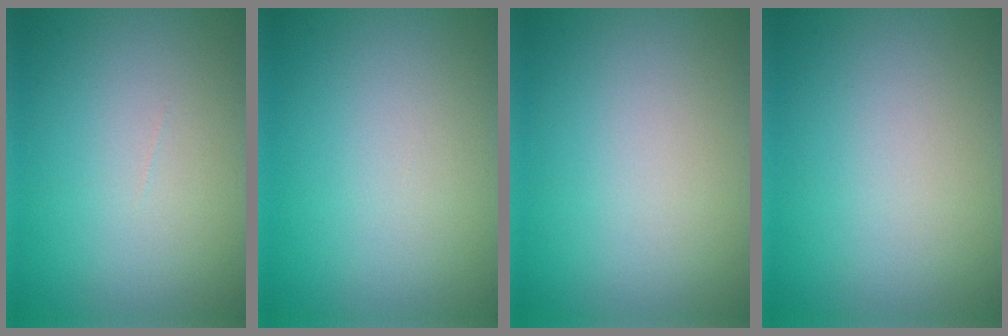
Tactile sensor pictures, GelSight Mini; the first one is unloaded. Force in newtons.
{"total": 0.0}
{"total": 0.0}
{"total": 0.0}